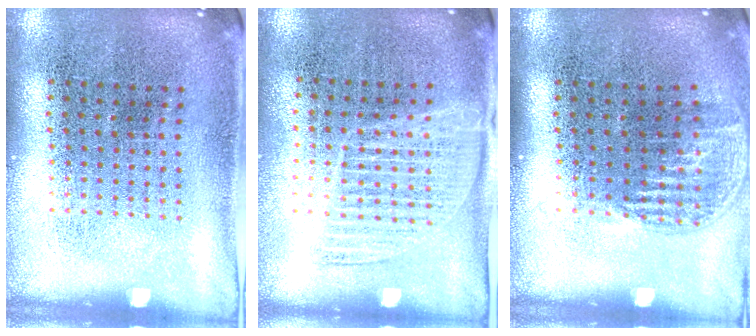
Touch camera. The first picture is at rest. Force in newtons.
{"total": 1.3, "press": 1.1, "slide": 0.6}
{"total": 1.1, "press": 1.0, "slide": 0.6}